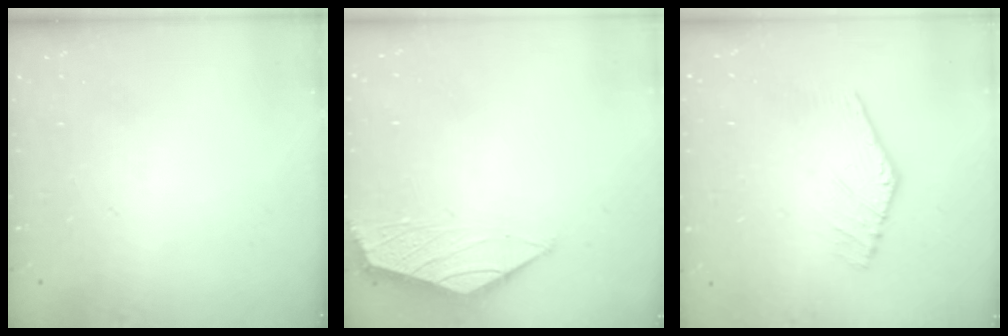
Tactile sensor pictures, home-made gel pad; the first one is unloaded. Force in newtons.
{"total": 1.5, "press": 1.4, "slide": 0.5}
{"total": 3.9, "press": 3.9, "slide": 0.2}